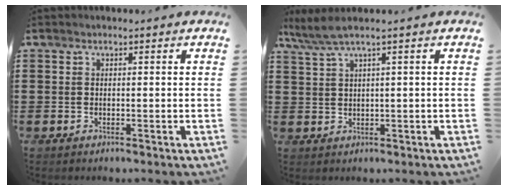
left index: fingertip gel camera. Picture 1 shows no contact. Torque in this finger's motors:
{"motor_torque": [1.14, -0.99, 0.18, 0.11]}